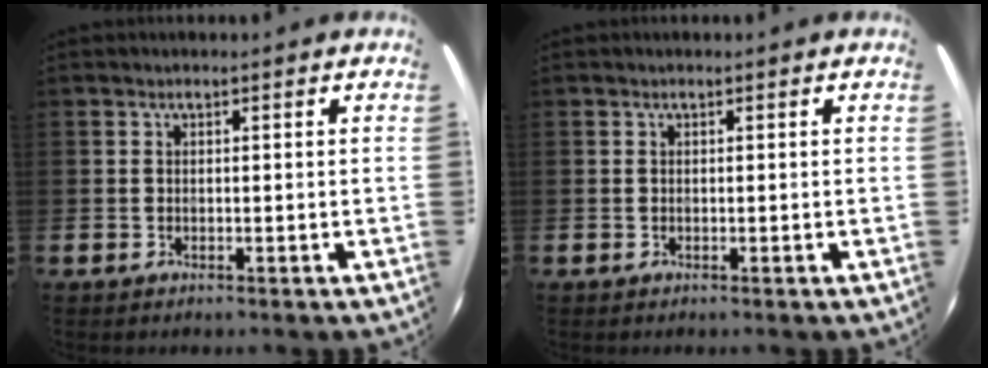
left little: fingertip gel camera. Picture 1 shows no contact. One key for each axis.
{"total": 0.0}